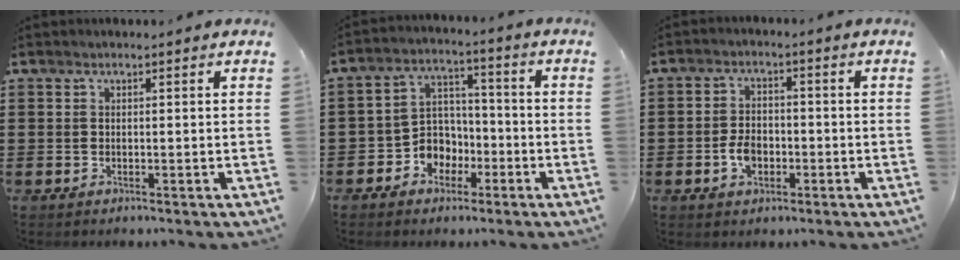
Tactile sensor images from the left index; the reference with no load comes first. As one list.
[{"total": 6.1, "force": [-2.8, 5.2, 1.5], "torque": [-0.046, 0.014, -0.056]}, {"total": 4.2, "force": [-1.5, 2.8, 2.8], "torque": [-0.067, -0.001, -0.031]}]